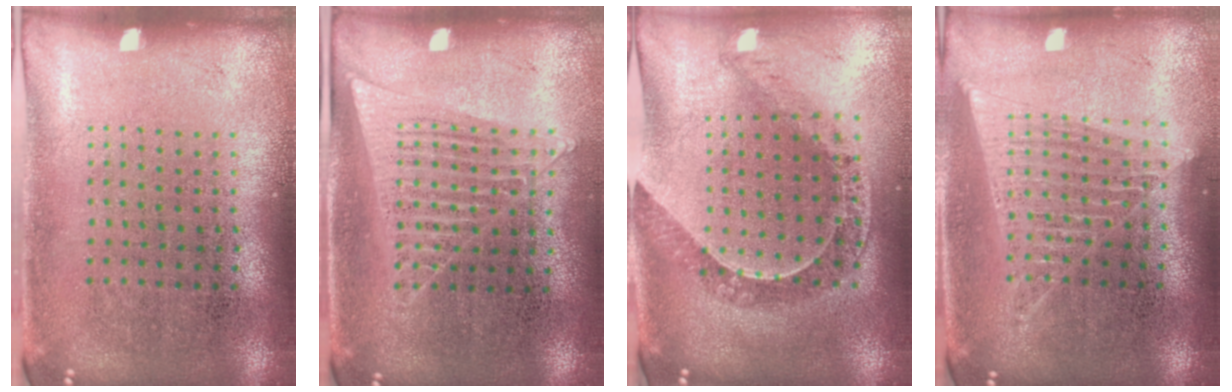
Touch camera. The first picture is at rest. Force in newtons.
{"total": 1.3, "press": 1.2, "slide": 0.5}
{"total": 1.1, "press": 1.1, "slide": 0.3}
{"total": 1.6, "press": 1.5, "slide": 0.6}